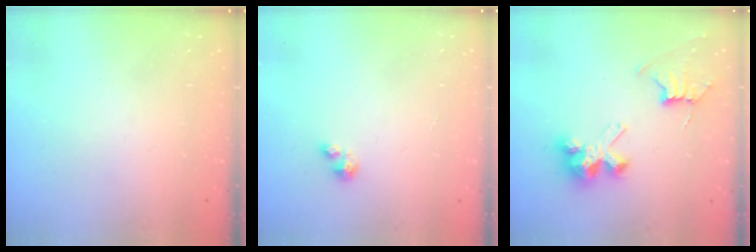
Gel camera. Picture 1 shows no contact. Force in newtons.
{"total": 1.7, "press": 1.7, "slide": 0.4}
{"total": 7.9, "press": 7.8, "slide": 0.6}